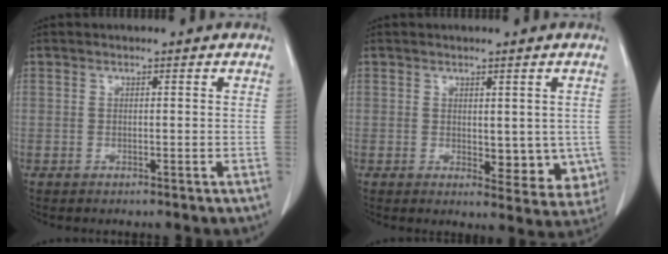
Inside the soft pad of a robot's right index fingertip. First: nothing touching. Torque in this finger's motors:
{"motor_torque": [0.42, 0.59, 0.11, 0.02]}